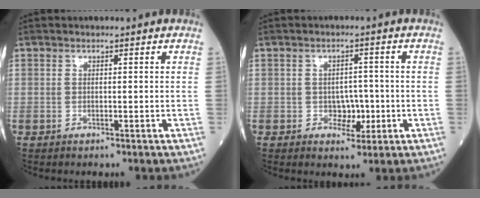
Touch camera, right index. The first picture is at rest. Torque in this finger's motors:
{"motor_torque": [0.02, 0.00, 0.01, -0.01]}